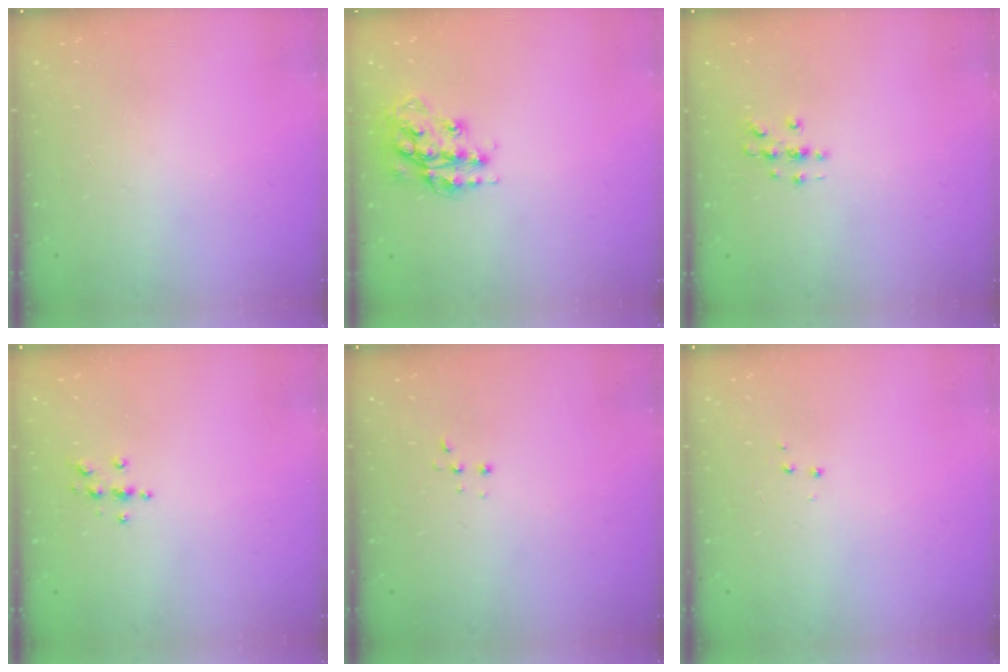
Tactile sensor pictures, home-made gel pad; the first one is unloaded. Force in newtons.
{"total": 14.6, "press": 14.5, "slide": 0.7}
{"total": 3.0, "press": 3.0, "slide": 0.3}
{"total": 3.6, "press": 3.6, "slide": 0.4}
{"total": 2.2, "press": 2.2, "slide": 0.5}
{"total": 3.3, "press": 3.3, "slide": 0.4}